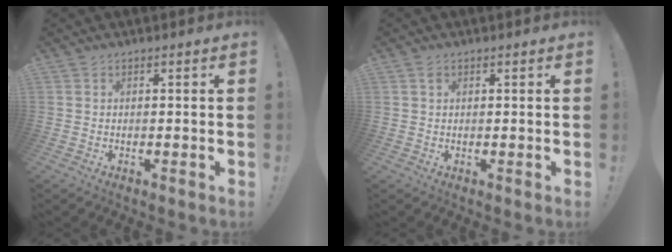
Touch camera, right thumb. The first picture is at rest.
{"total": 0.8, "force": [0.5, 0.5, 0.3], "torque": [0.001, -0.002, 0.007]}